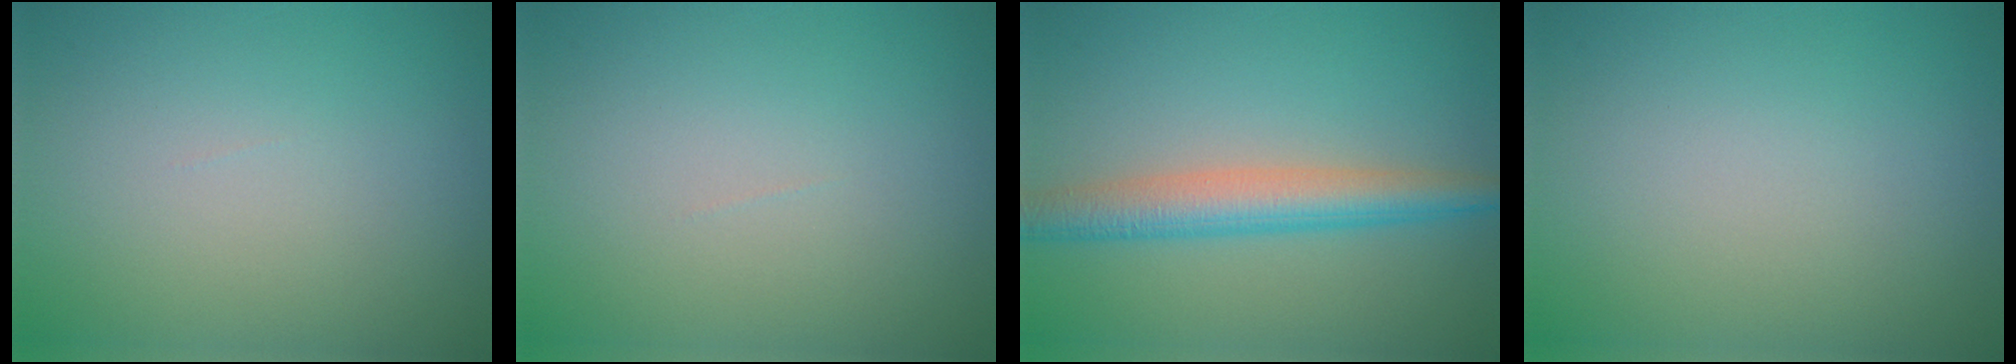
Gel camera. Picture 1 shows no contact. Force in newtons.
{"total": 0.0}
{"total": 4.8, "press": 4.8, "slide": 0.1}
{"total": 0.0}